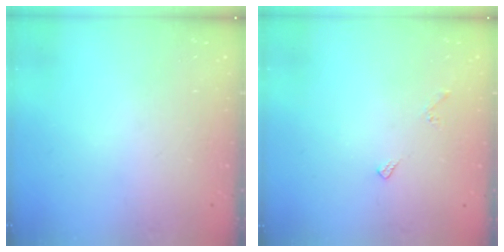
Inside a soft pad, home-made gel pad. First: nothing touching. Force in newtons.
{"total": 5.6, "press": 5.6, "slide": 0.8}